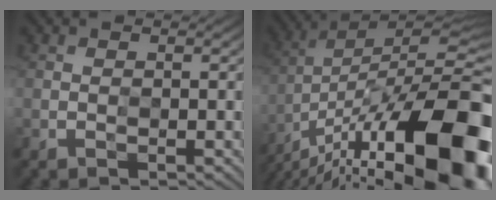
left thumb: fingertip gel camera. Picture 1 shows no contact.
{"total": 20.4, "force": [-13.4, 6.5, 13.8], "torque": [-0.173, 0.013, -0.210]}